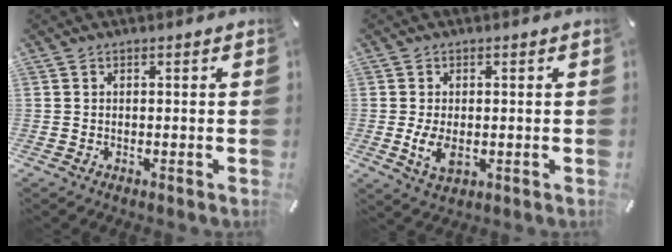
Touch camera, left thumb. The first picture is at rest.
{"total": 5.6, "force": [-0.5, 3.4, 4.4], "torque": [-0.096, -0.007, -0.012]}